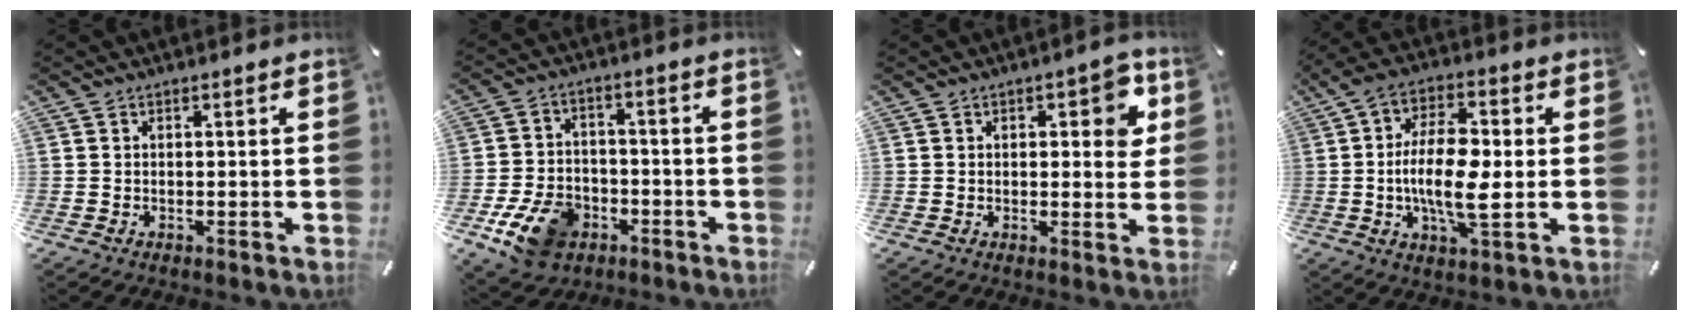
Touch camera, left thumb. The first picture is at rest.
{"total": 12.1, "force": [-5.4, 8.6, 6.5], "torque": [-0.121, 0.030, -0.094]}
{"total": 6.1, "force": [1.8, 3.3, 4.8], "torque": [-0.049, -0.004, 0.021]}
{"total": 14.2, "force": [-0.9, 5.9, 12.9], "torque": [-0.258, 0.001, -0.017]}